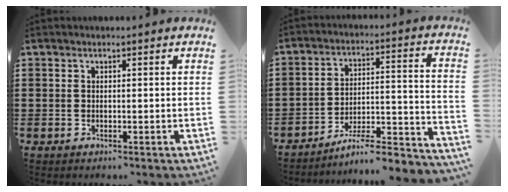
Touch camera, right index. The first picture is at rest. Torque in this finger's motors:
{"motor_torque": [-0.36, 0.35, 0.00, 0.00]}